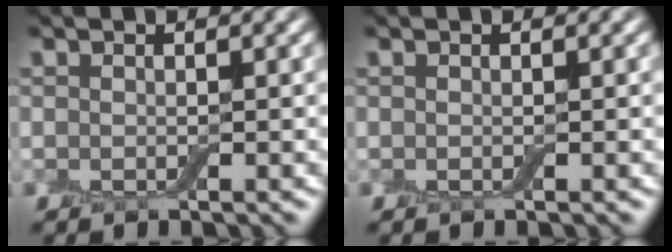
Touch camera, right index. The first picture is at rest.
{"total": 0.0}